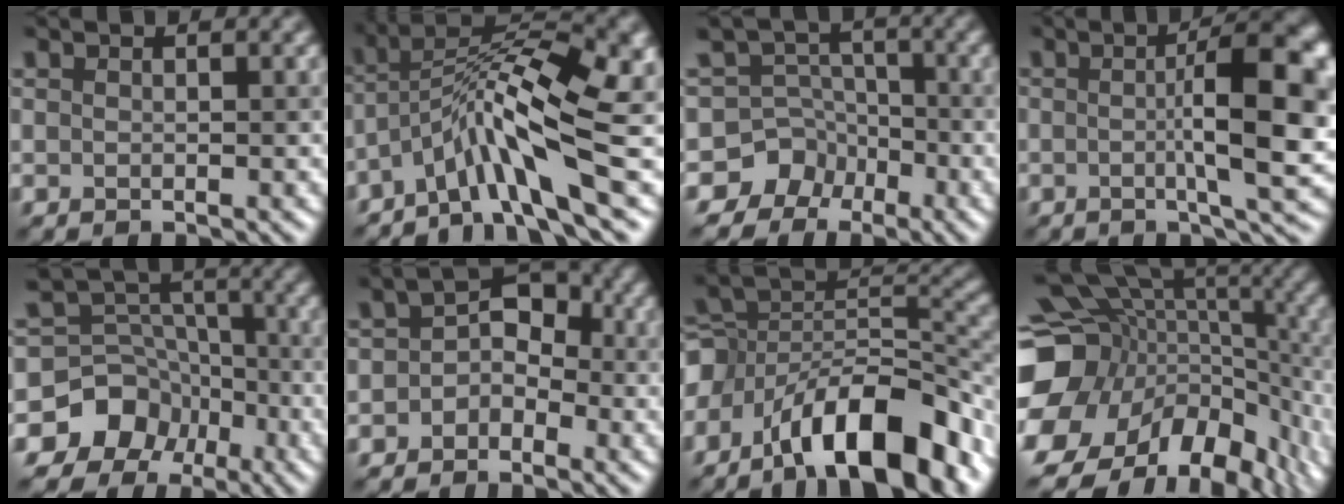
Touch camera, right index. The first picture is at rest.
{"total": 9.3, "force": [-3.0, 2.2, 8.5], "torque": [-0.136, 0.034, -0.054]}
{"total": 6.3, "force": [-3.8, 5.0, -0.7], "torque": [0.040, 0.016, -0.080]}
{"total": 9.3, "force": [0.0, 1.9, 9.1], "torque": [-0.115, 0.017, 0.006]}
{"total": 9.0, "force": [-5.4, 7.1, 0.7], "torque": [0.001, 0.021, -0.095]}
{"total": 3.0, "force": [-1.0, 2.2, 1.8], "torque": [-0.020, 0.023, -0.016]}
{"total": 12.3, "force": [-7.6, 4.9, 8.3], "torque": [-0.124, 0.033, -0.128]}
{"total": 17.9, "force": [-4.4, 13.5, 10.9], "torque": [-0.200, -0.005, -0.036]}